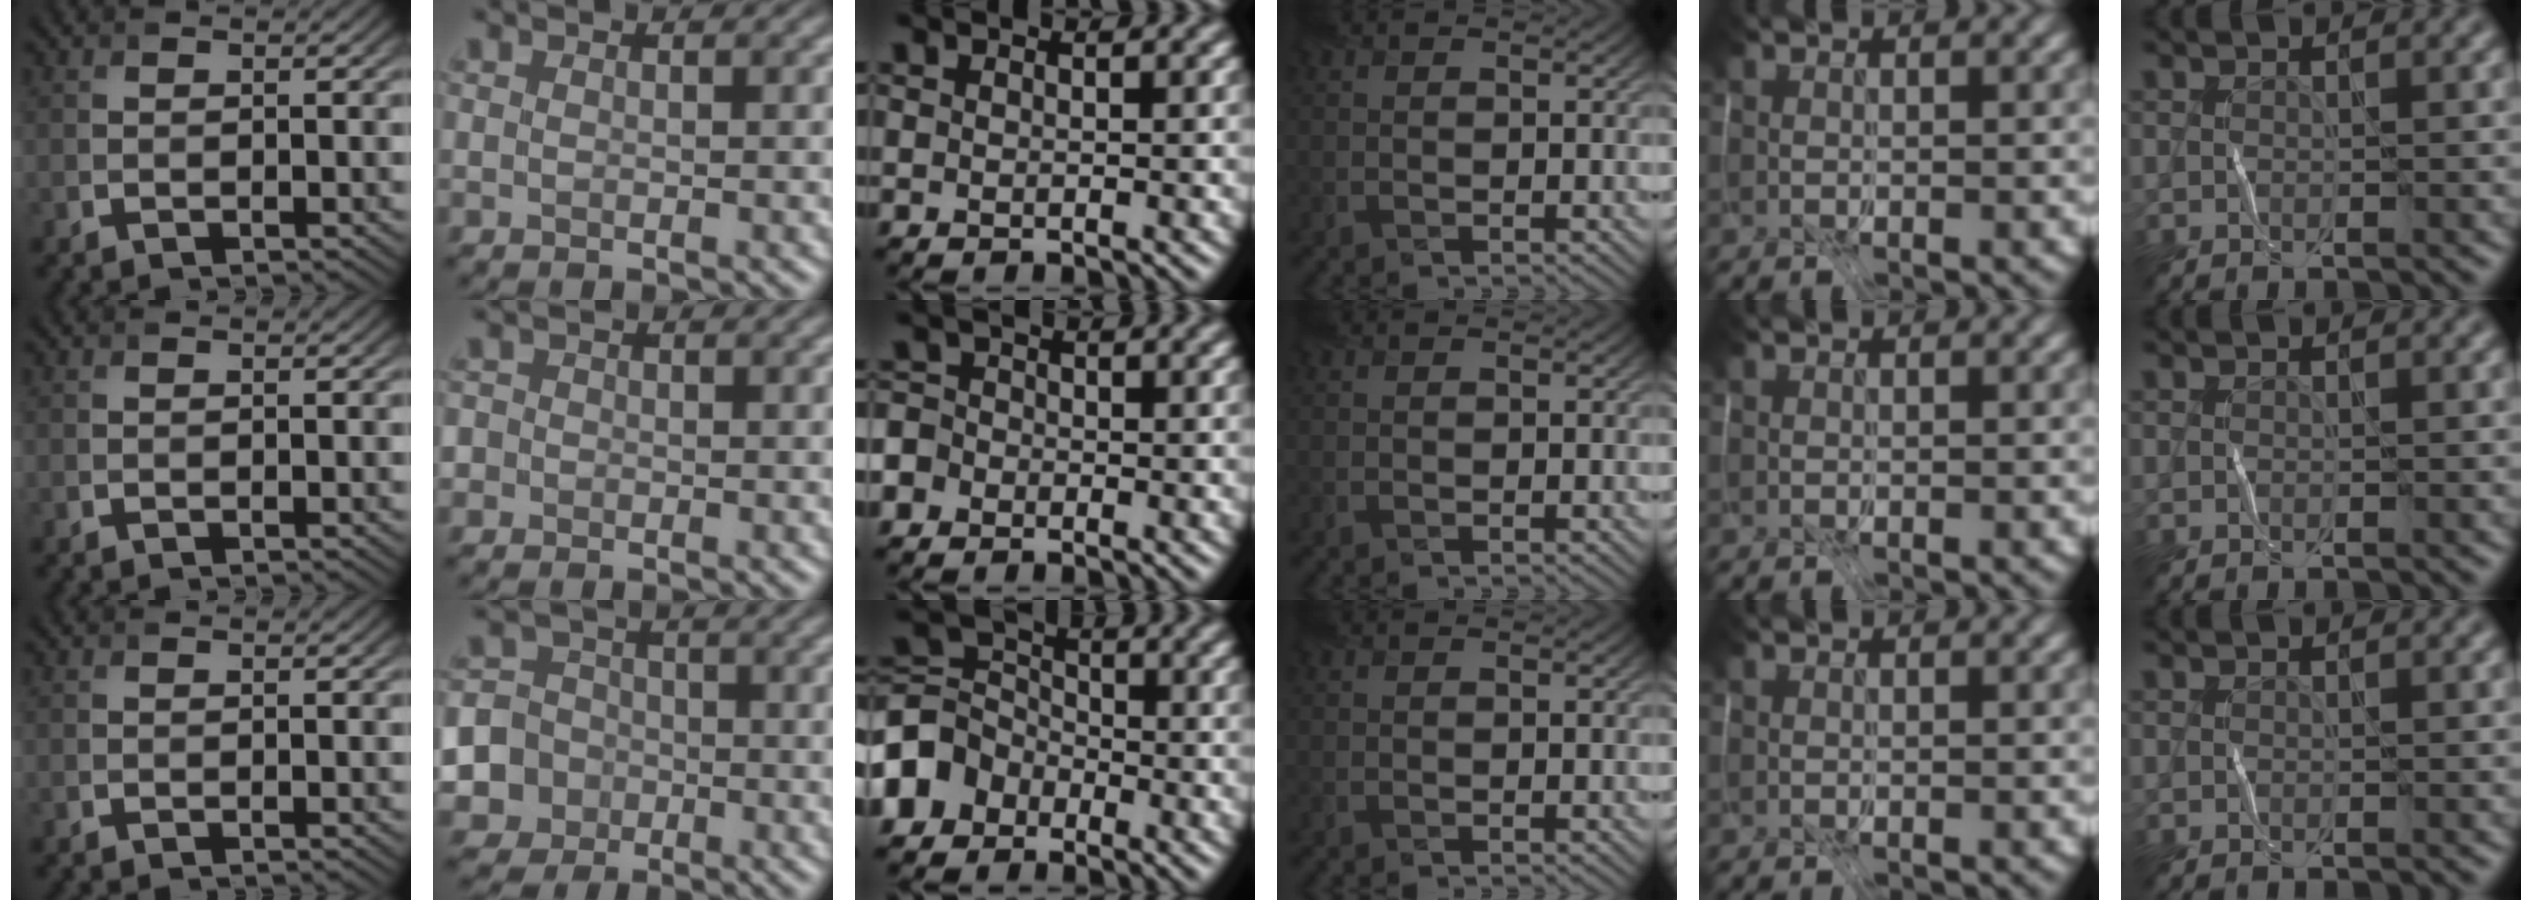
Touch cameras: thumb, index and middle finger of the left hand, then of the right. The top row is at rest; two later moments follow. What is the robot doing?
{"motion": "fold", "object": "coffee filter"}